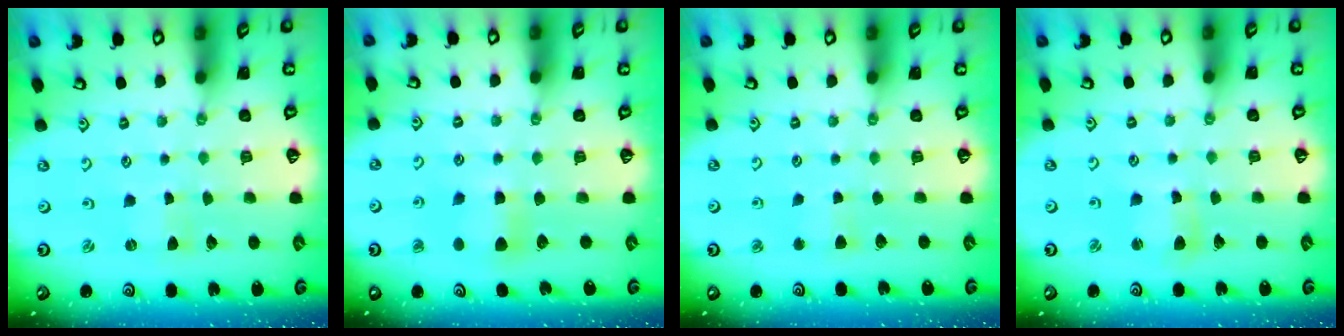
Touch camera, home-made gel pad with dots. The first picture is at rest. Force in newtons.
{"total": 5.9, "press": 5.8, "slide": 0.4}
{"total": 2.7, "press": 2.7, "slide": 0.4}
{"total": 5.1, "press": 5.0, "slide": 0.6}